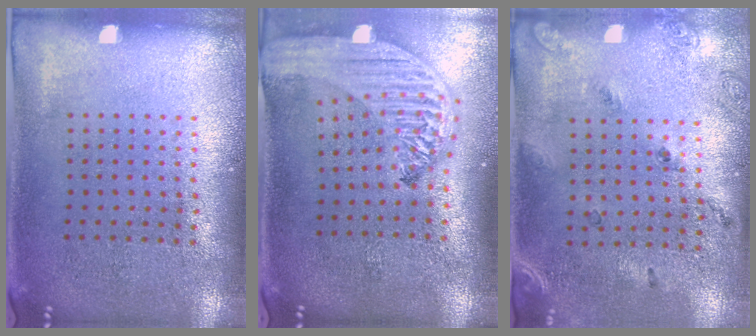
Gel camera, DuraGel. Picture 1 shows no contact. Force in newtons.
{"total": 3.2, "press": 2.5, "slide": 2.0}
{"total": 1.7, "press": 1.1, "slide": 1.3}